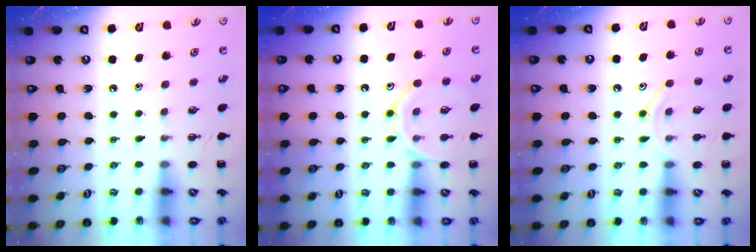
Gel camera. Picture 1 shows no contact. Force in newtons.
{"total": 12.6, "press": 12.5, "slide": 1.0}
{"total": 8.4, "press": 8.4, "slide": 1.0}